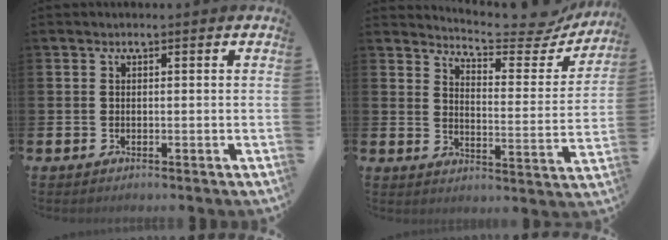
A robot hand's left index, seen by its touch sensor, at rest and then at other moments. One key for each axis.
{"total": 6.9, "fx": 6.6, "fy": 1.0, "fz": 1.9, "tx": -0.042, "ty": -0.052, "tz": 0.108}